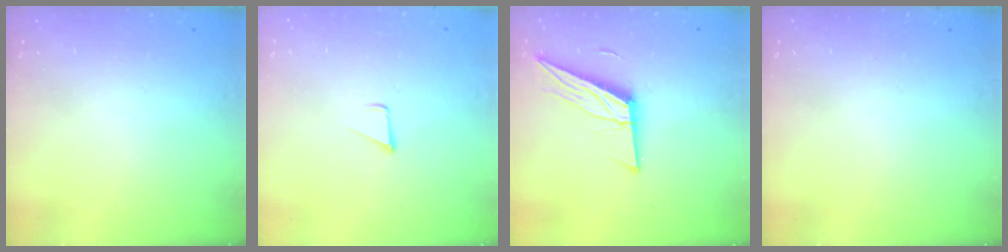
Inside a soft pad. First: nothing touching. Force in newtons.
{"total": 1.7, "press": 1.7, "slide": 0.1}
{"total": 12.7, "press": 12.6, "slide": 1.2}
{"total": 0.0}